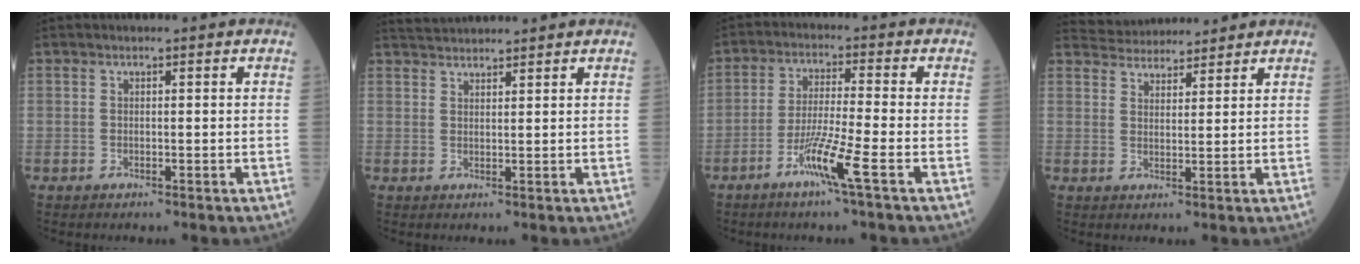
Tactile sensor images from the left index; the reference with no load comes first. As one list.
[{"total": 4.2, "force": [4.2, 0.0, 0.7], "torque": [-0.015, 0.034, 0.075]}, {"total": 7.1, "force": [-3.7, -1.0, 5.9], "torque": [-0.118, -0.011, -0.076]}, {"total": 6.9, "force": [6.7, 1.3, 0.8], "torque": [-0.017, 0.030, 0.104]}]